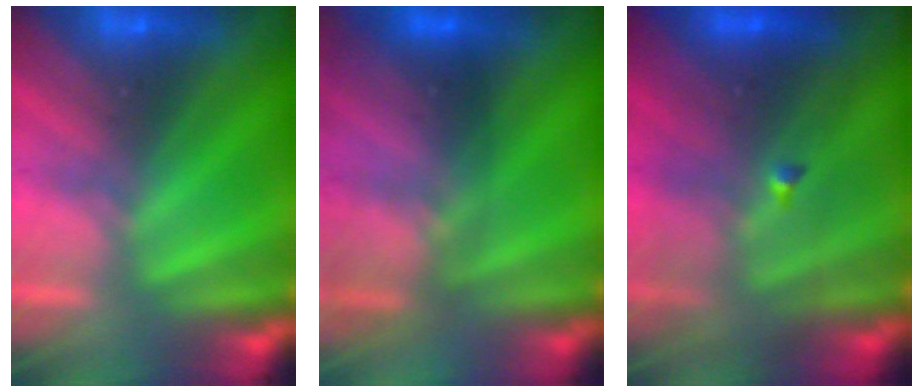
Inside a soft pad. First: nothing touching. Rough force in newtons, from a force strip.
{"total": 2.9}
{"total": 3.9}